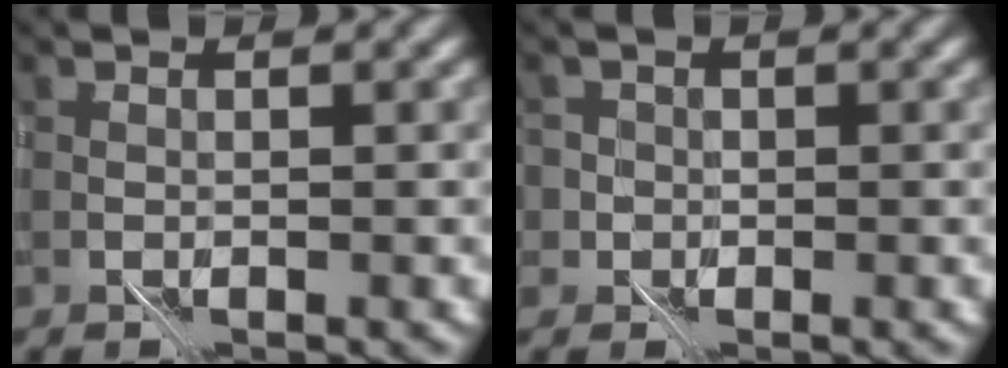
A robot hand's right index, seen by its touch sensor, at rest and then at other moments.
{"total": 2.6, "force": [-0.1, 2.5, 0.8], "torque": [0.010, 0.010, -0.020]}